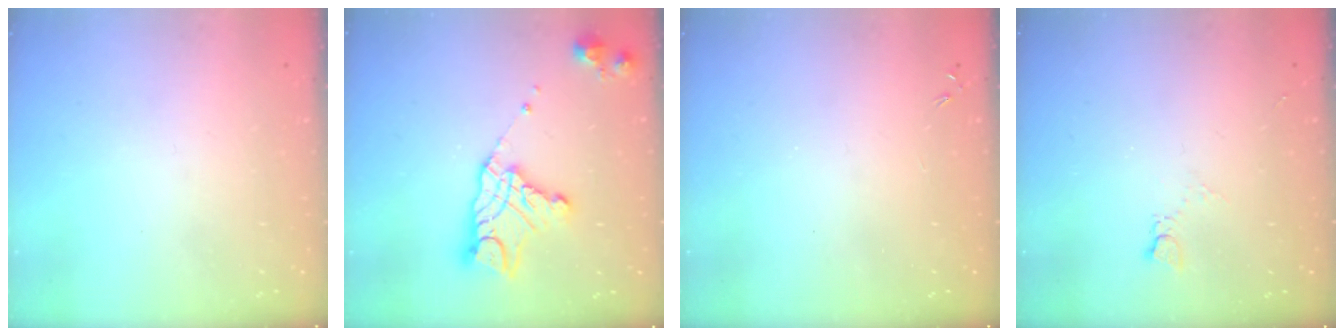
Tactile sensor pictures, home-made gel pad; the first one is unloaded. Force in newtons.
{"total": 14.3, "press": 14.3, "slide": 1.1}
{"total": 0.0}
{"total": 2.5, "press": 2.5, "slide": 0.4}